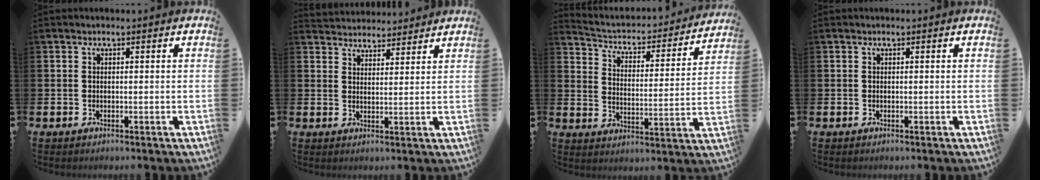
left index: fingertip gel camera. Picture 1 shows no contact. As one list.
[{"total": 3.8, "force": [3.7, 0.8, -0.5], "torque": [0.002, -0.021, 0.068]}, {"total": 3.9, "force": [3.4, 1.5, 1.1], "torque": [-0.048, -0.033, 0.048]}, {"total": 0.0}]